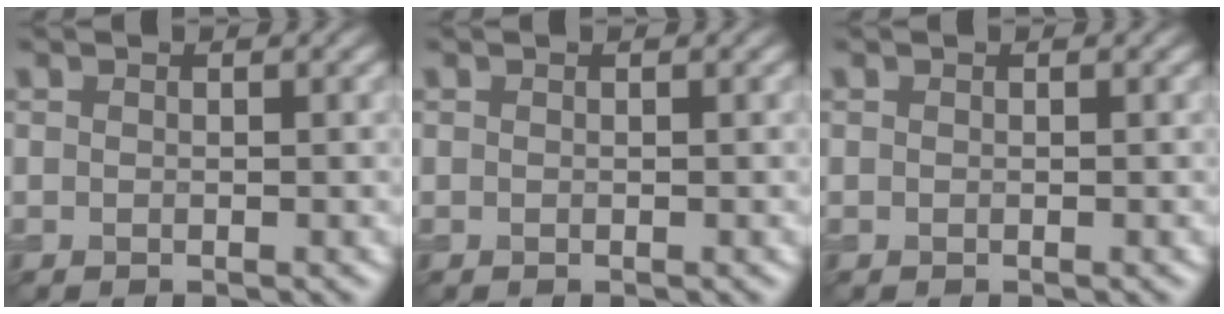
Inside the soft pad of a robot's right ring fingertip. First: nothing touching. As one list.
[{"total": 0.0}, {"total": 0.0}]